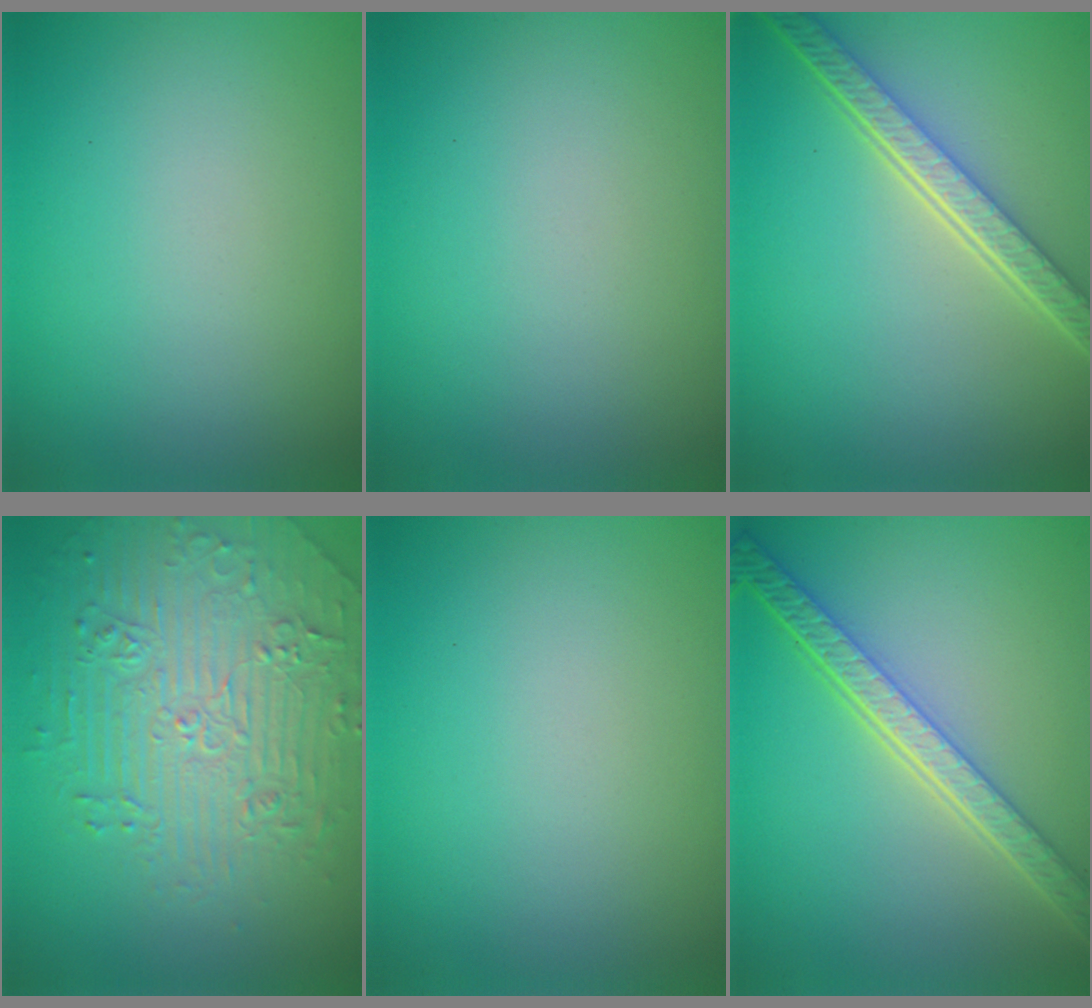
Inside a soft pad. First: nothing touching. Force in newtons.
{"total": 0.0}
{"total": 5.6, "press": 4.1, "slide": 3.8}
{"total": 4.7, "press": 4.6, "slide": 0.8}
{"total": 0.0}
{"total": 5.6, "press": 4.4, "slide": 3.5}